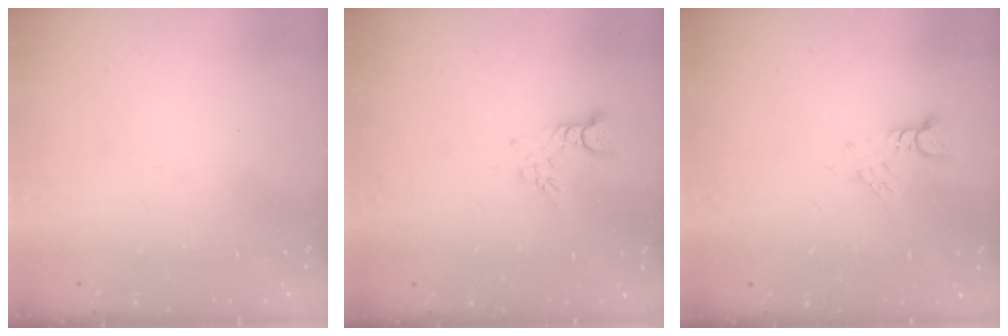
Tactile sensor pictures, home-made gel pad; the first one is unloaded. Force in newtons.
{"total": 2.6, "press": 2.6, "slide": 0.4}
{"total": 4.3, "press": 4.3, "slide": 0.2}